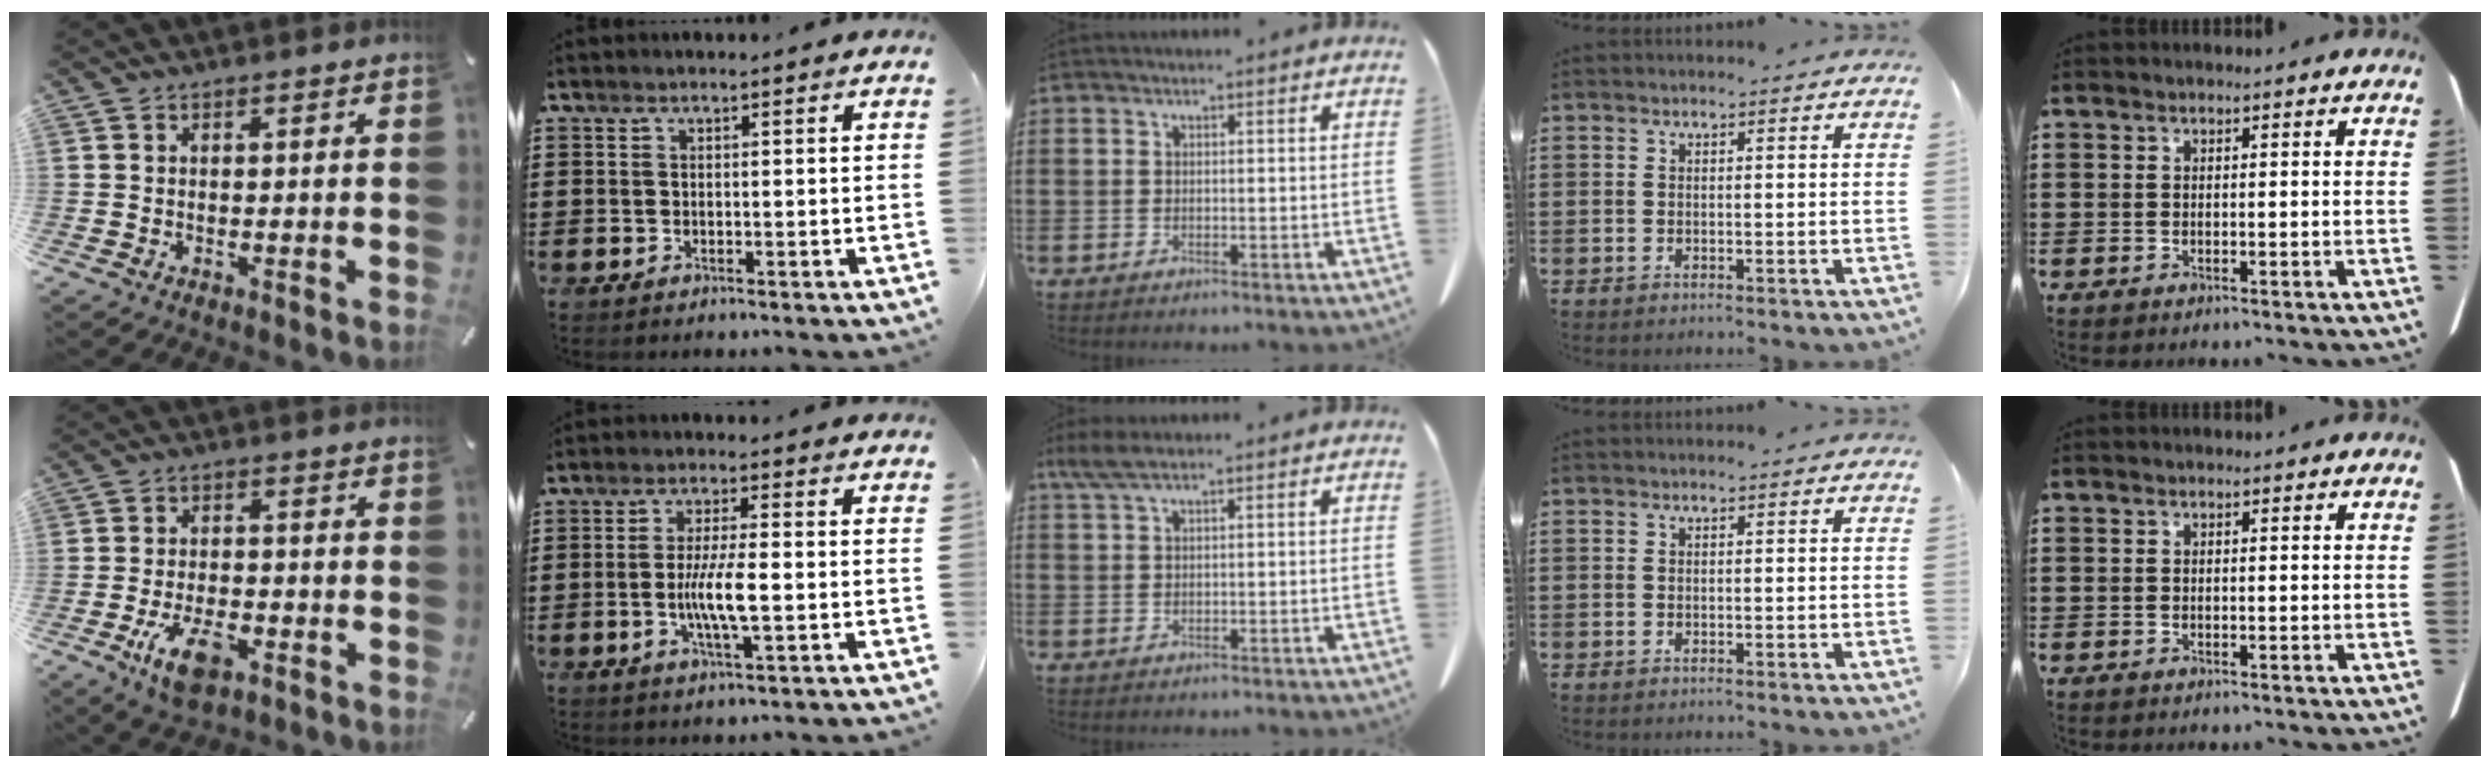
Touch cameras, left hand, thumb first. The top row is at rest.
{"thumb": {"total": 9.3, "force": [-4.3, 4.8, 6.8], "torque": [-0.131, 0.007, -0.077]}, "index": {"total": 6.6, "force": [-0.9, 1.2, 6.4], "torque": [-0.132, -0.006, -0.024]}, "middle": {"total": 3.1, "force": [1.9, 0.7, 2.3], "torque": [-0.050, 0.002, 0.036]}}